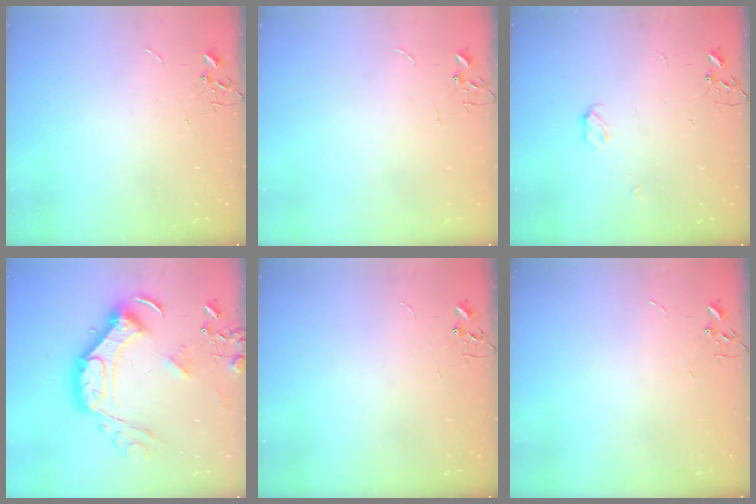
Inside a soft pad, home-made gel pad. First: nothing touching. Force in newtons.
{"total": 0.0}
{"total": 3.9, "press": 3.8, "slide": 0.6}
{"total": 20.4, "press": 20.4, "slide": 1.2}
{"total": 0.0}
{"total": 0.0}